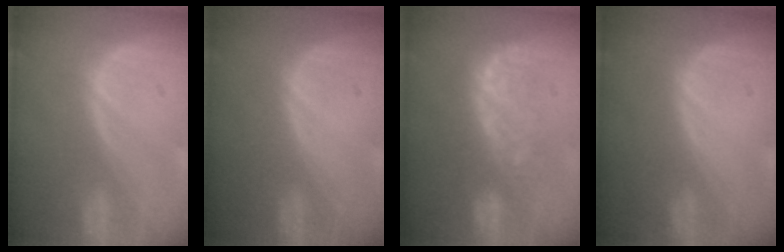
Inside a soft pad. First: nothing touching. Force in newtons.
{"total": 0.0}
{"total": 7.6, "press": 7.5, "slide": 1.2}
{"total": 0.0}